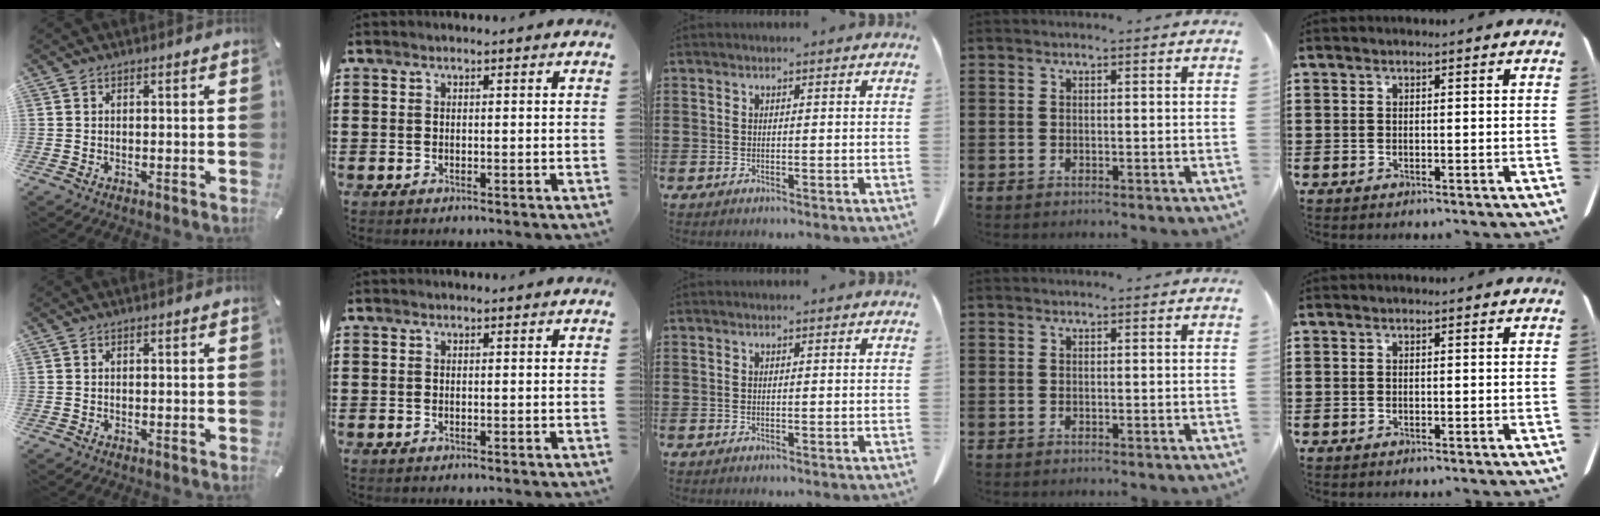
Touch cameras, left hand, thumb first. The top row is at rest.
{}